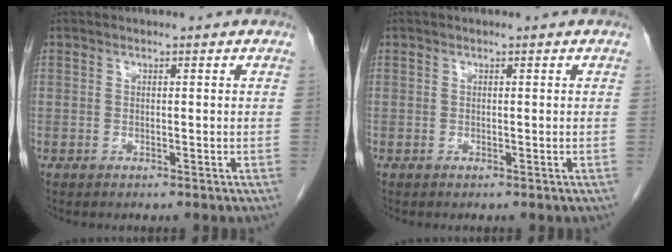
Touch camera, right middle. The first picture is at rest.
{"total": 0.0}